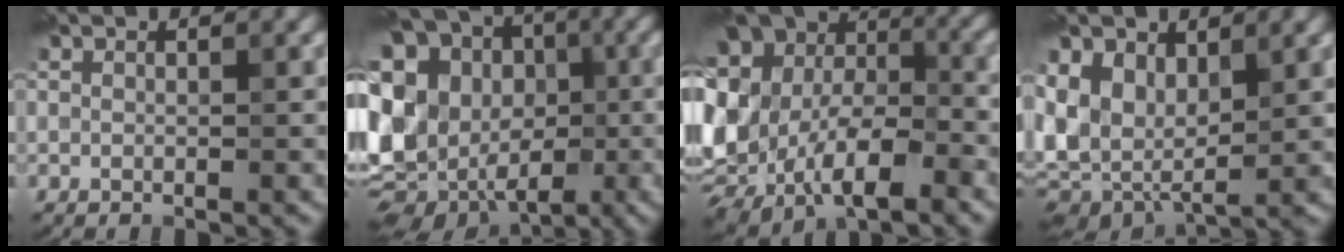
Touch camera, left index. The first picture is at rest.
{"total": 23.0, "force": [-2.0, 20.2, 10.8], "torque": [-0.231, 0.020, -0.071]}
{"total": 15.3, "force": [-0.5, 11.5, 10.1], "torque": [-0.243, -0.021, 0.018]}
{"total": 7.8, "force": [1.9, 5.1, 5.6], "torque": [-0.125, 0.009, 0.037]}